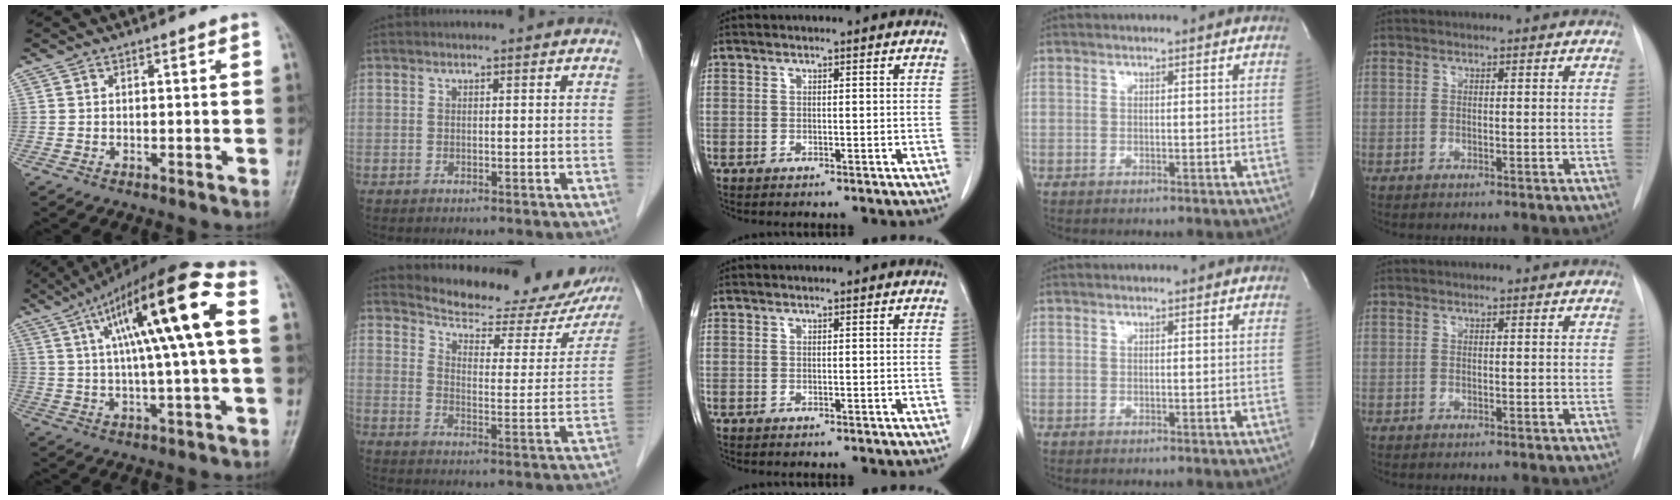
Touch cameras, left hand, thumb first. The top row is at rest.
{"thumb": {"total": 19.2, "force": [4.1, 2.9, 18.5], "torque": [-0.316, 0.033, 0.061]}, "index": {"total": 21.5, "force": [20.1, 4.8, 5.8], "torque": [-0.060, -0.056, 0.244]}}